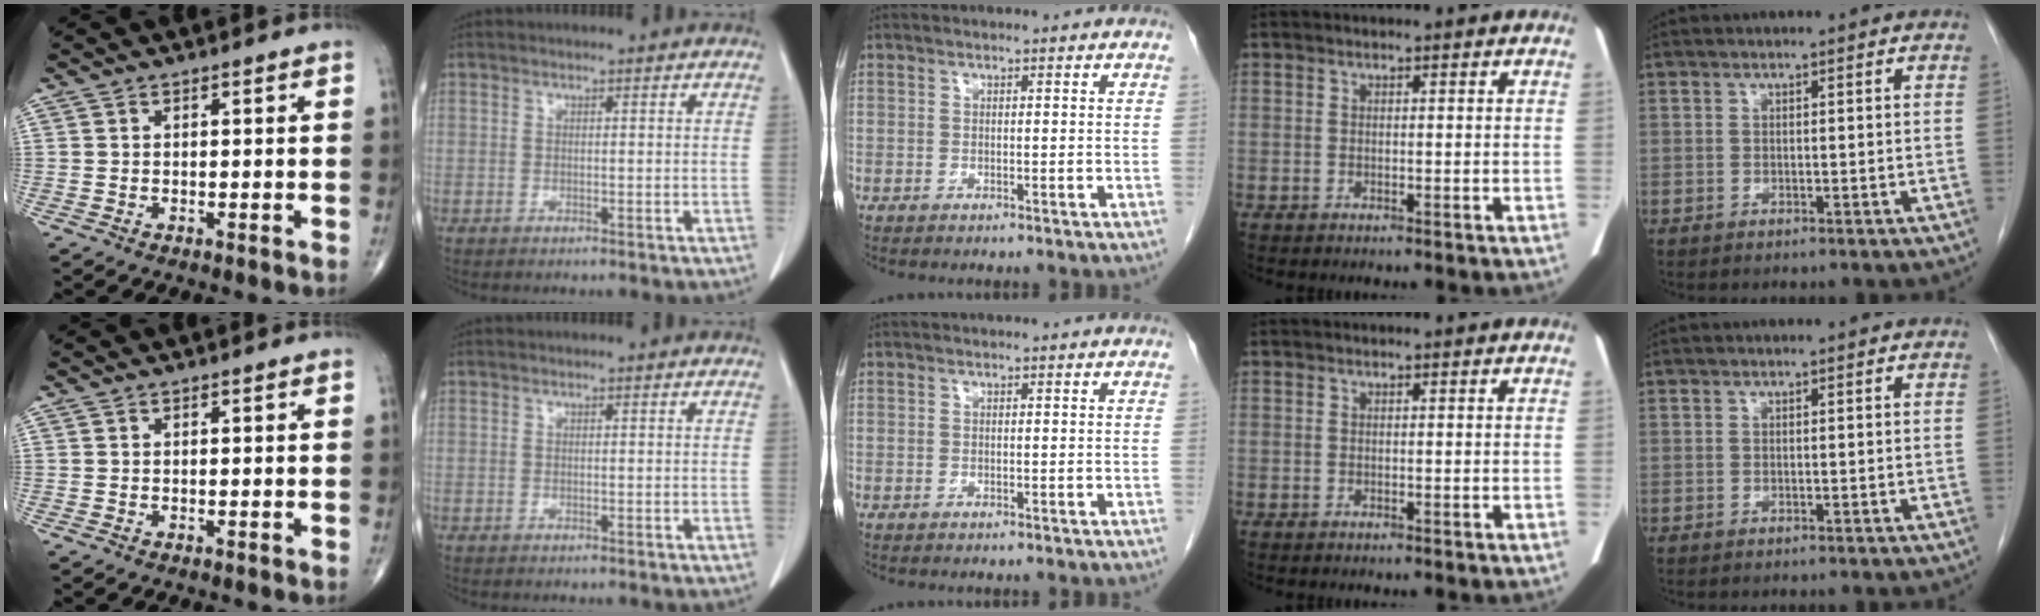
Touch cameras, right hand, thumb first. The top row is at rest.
{}